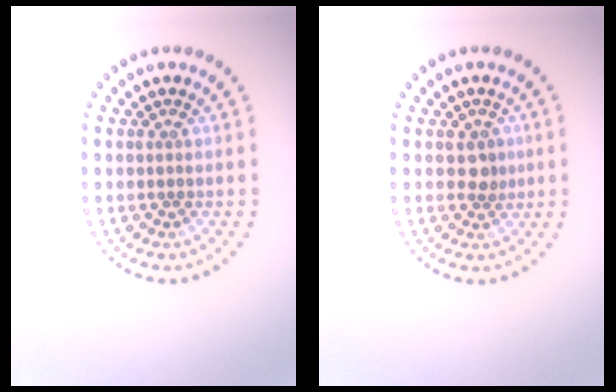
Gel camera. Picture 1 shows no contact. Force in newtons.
{"total": 1.5, "press": 1.4, "slide": 0.6}